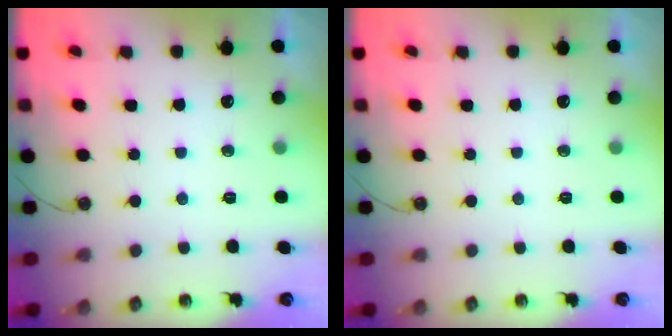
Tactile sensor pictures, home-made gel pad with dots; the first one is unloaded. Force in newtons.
{"total": 0.0}